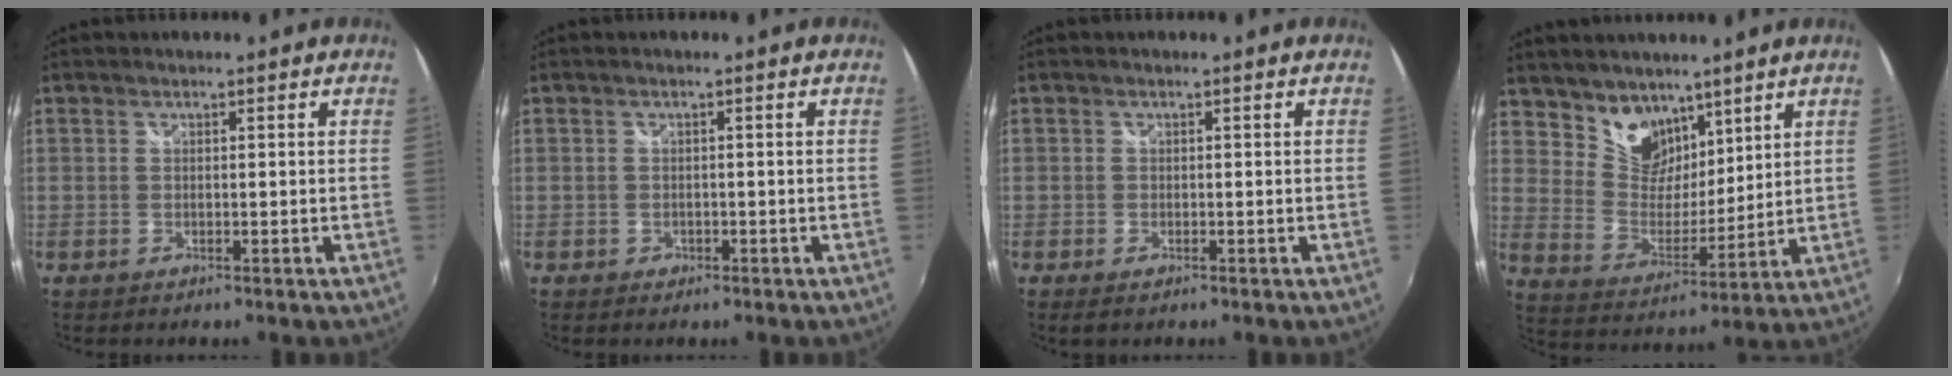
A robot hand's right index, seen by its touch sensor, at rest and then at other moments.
{"total": 1.5, "force": [-0.8, 1.2, 0.3], "torque": [-0.007, -0.002, -0.010]}
{"total": 1.4, "force": [-0.9, 0.7, 0.8], "torque": [-0.017, -0.007, -0.017]}
{"total": 10.2, "force": [7.3, 6.4, 3.1], "torque": [-0.054, 0.000, 0.143]}